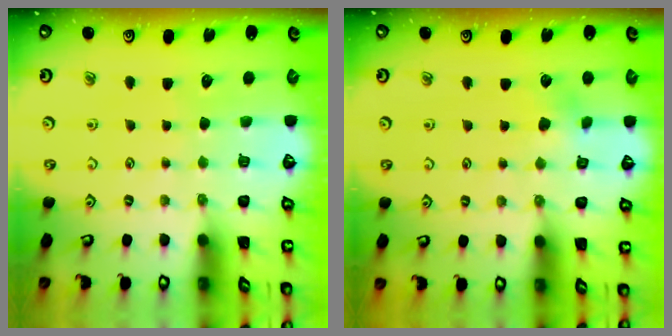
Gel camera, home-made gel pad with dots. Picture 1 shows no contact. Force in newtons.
{"total": 3.0, "press": 2.9, "slide": 0.4}